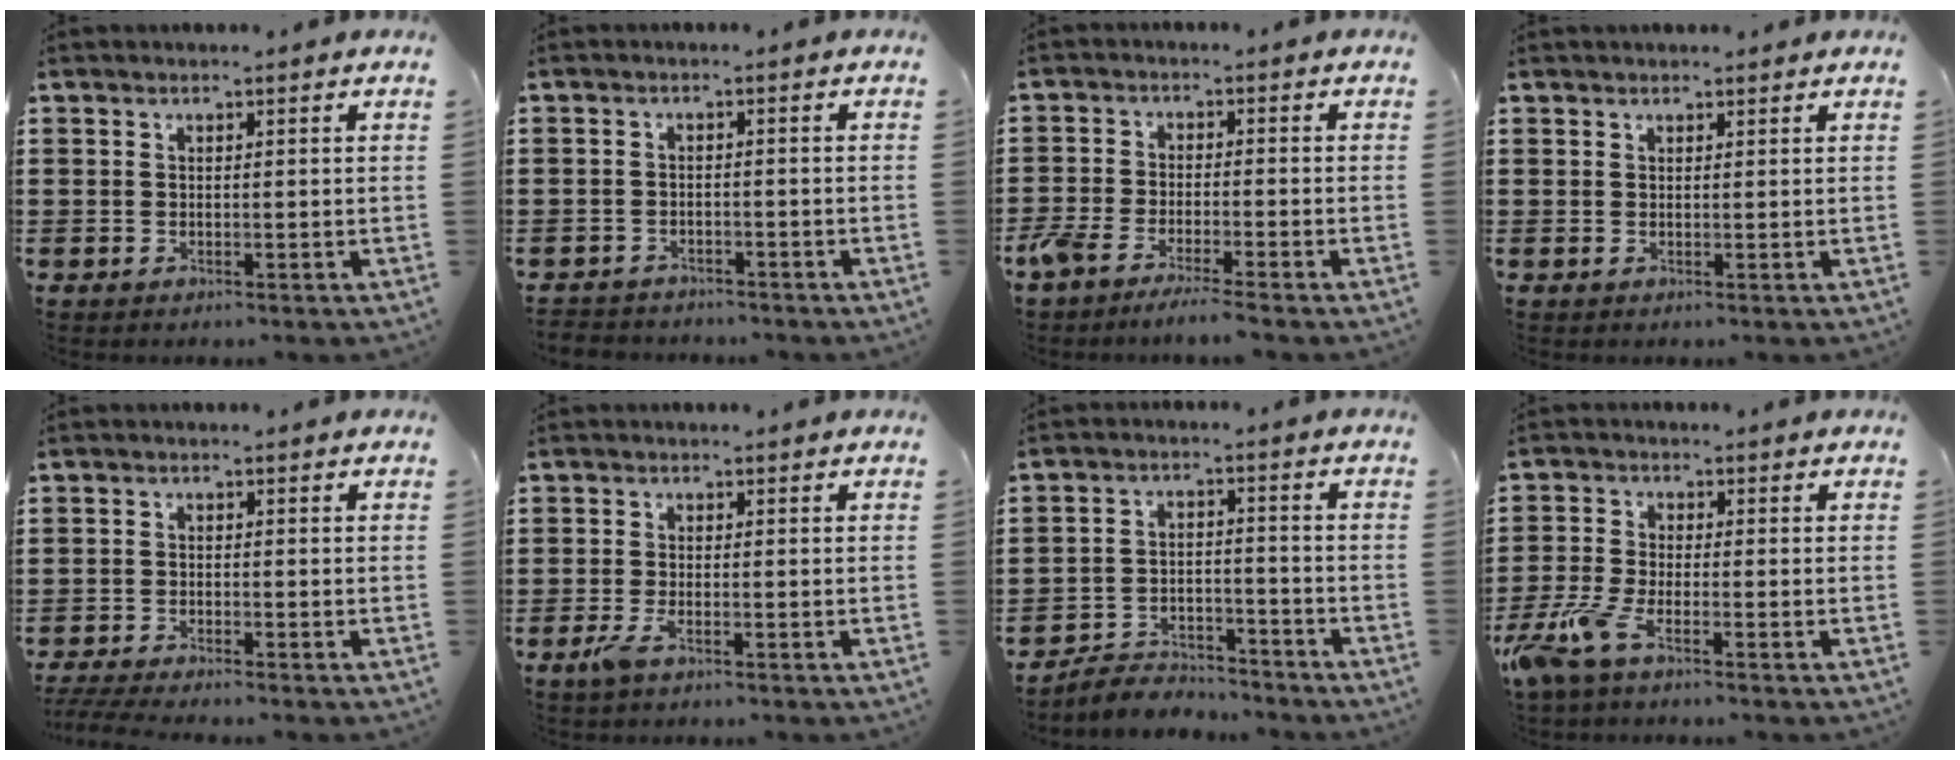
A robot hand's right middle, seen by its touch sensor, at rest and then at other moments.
{"total": 2.0, "force": [-2.0, 0.4, -0.3], "torque": [-0.002, 0.000, -0.045]}
{"total": 3.9, "force": [-3.5, 0.2, 1.7], "torque": [-0.051, -0.009, -0.073]}
{"total": 0.8, "force": [0.8, 0.0, 0.1], "torque": [0.005, -0.004, 0.014]}
{"total": 2.5, "force": [-2.4, 0.0, 0.9], "torque": [-0.028, -0.006, -0.052]}
{"total": 2.5, "force": [-1.3, 0.6, 2.1], "torque": [-0.050, -0.006, -0.027]}
{"total": 4.6, "force": [-4.5, 0.9, 0.2], "torque": [-0.009, 0.010, -0.094]}
{"total": 5.4, "force": [-3.6, 1.3, 3.8], "torque": [-0.110, -0.017, -0.076]}